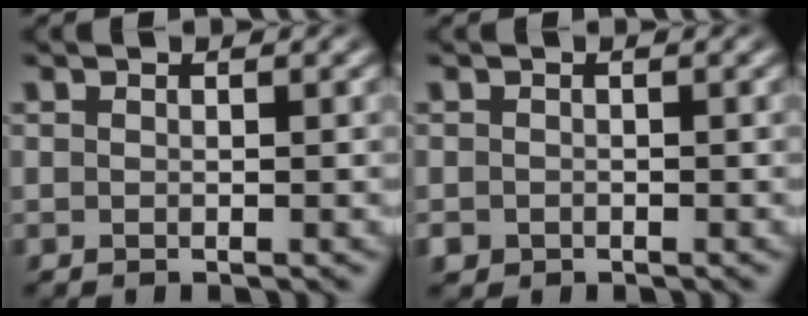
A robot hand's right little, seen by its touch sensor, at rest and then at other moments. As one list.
[{"total": 1.6, "force": [-1.1, 1.1, 0.3], "torque": [-0.013, -0.019, -0.009]}]